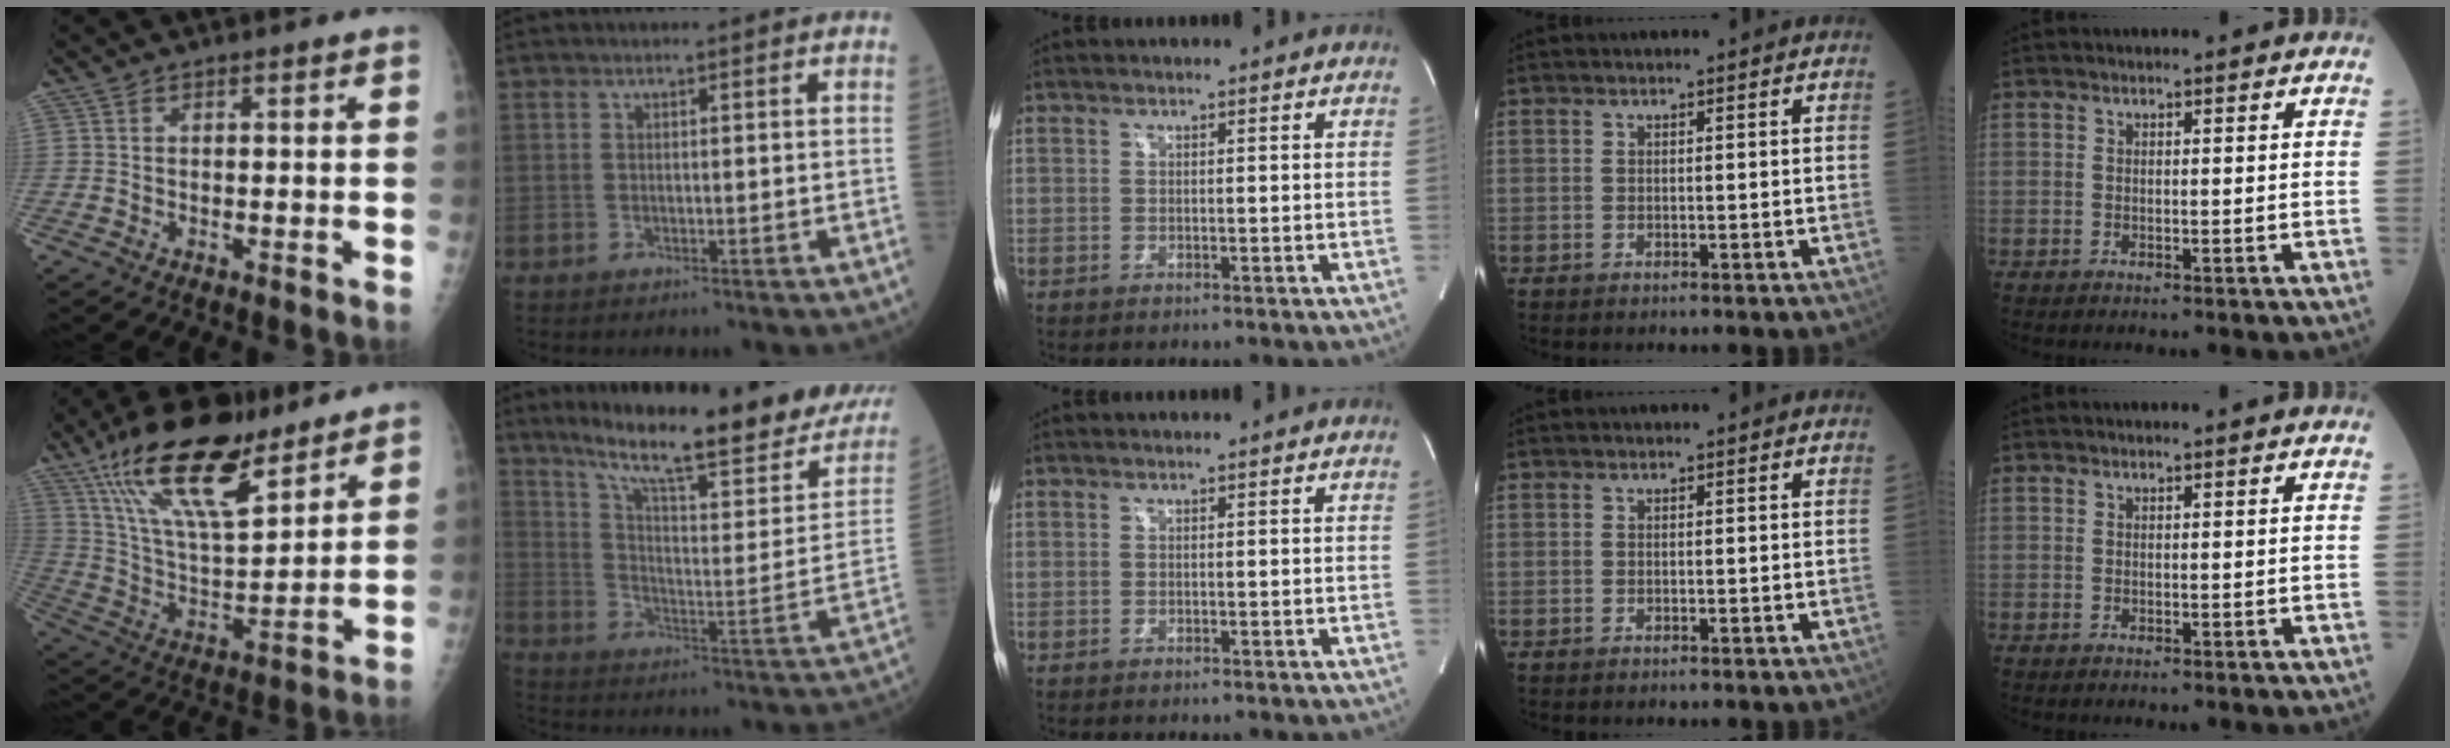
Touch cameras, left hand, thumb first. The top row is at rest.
{"thumb": {"total": 21.2, "force": [13.9, 7.5, 14.2], "torque": [-0.226, -0.053, 0.253]}, "index": {"total": 25.5, "force": [19.6, 2.8, 16.1], "torque": [-0.244, -0.053, 0.267]}}